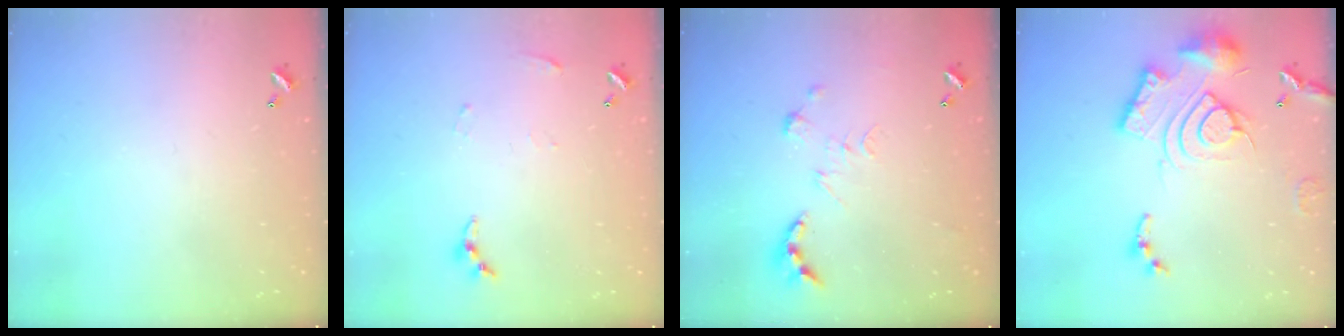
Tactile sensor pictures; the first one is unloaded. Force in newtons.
{"total": 4.6, "press": 4.6, "slide": 0.4}
{"total": 0.0}
{"total": 19.5, "press": 19.4, "slide": 2.0}